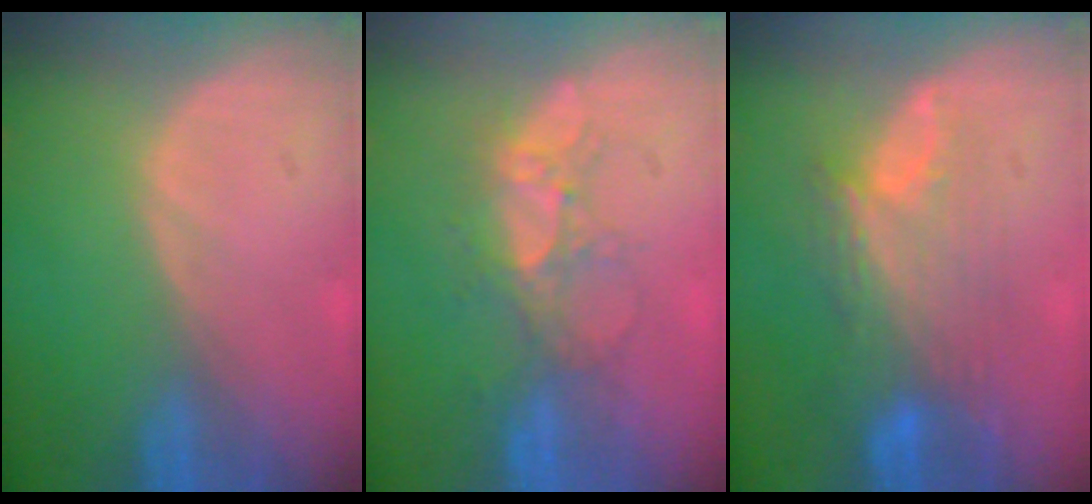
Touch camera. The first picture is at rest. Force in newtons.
{"total": 5.6, "press": 5.4, "slide": 1.6}
{"total": 8.6, "press": 7.8, "slide": 3.6}